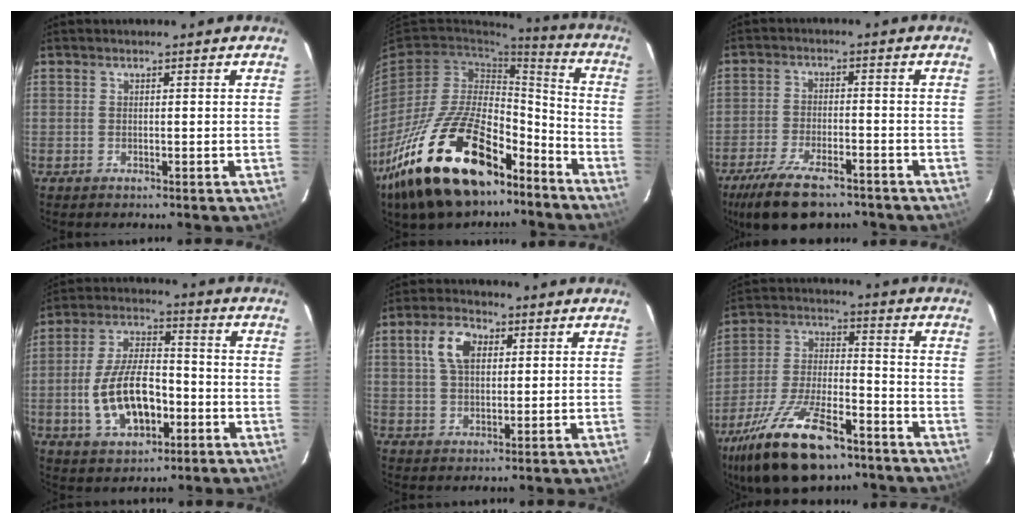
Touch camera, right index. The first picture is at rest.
{"total": 29.0, "force": [-18.9, 13.1, 17.6], "torque": [-0.339, -0.003, -0.297]}
{"total": 13.7, "force": [-10.2, 5.0, 7.6], "torque": [-0.173, -0.025, -0.173]}
{"total": 14.0, "force": [-3.9, 7.1, 11.4], "torque": [-0.227, 0.011, -0.056]}
{"total": 7.0, "force": [2.4, 4.1, 5.1], "torque": [-0.098, 0.020, 0.045]}
{"total": 21.2, "force": [-14.0, 8.2, 13.6], "torque": [-0.276, -0.027, -0.242]}